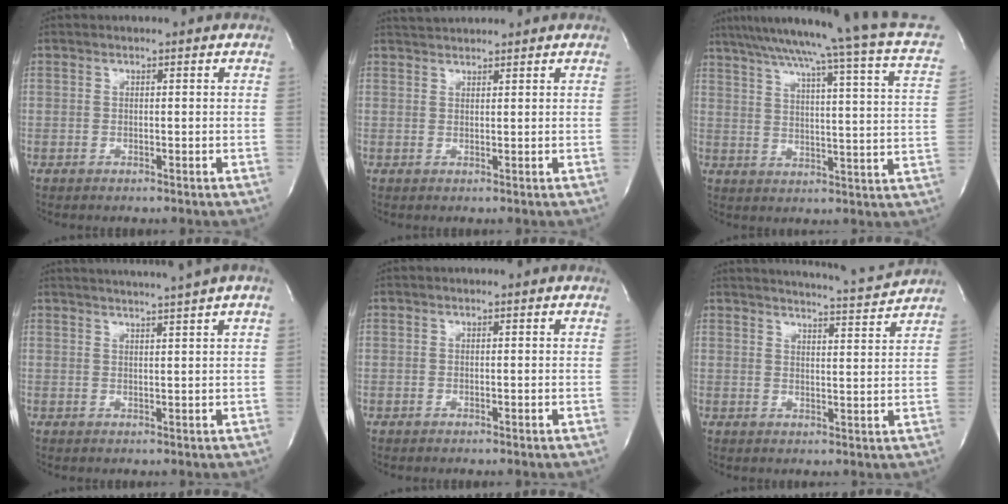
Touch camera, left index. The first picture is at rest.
{"total": 3.0, "force": [3.0, 0.0, 0.4], "torque": [-0.011, 0.024, 0.058]}
{"total": 25.1, "force": [20.0, -1.4, 15.0], "torque": [-0.241, -0.031, 0.254]}
{"total": 7.4, "force": [6.3, -1.8, 3.4], "torque": [-0.047, 0.005, 0.079]}
{"total": 0.0}
{"total": 9.1, "force": [8.9, -1.4, 1.3], "torque": [-0.032, -0.025, 0.118]}